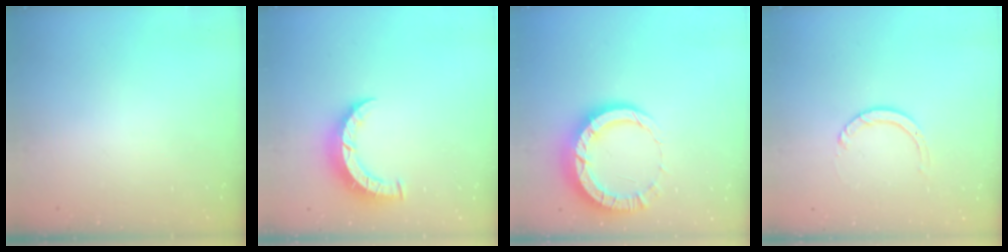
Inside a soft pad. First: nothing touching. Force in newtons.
{"total": 7.1, "press": 7.0, "slide": 0.8}
{"total": 10.4, "press": 10.4, "slide": 1.0}
{"total": 3.6, "press": 3.6, "slide": 0.3}